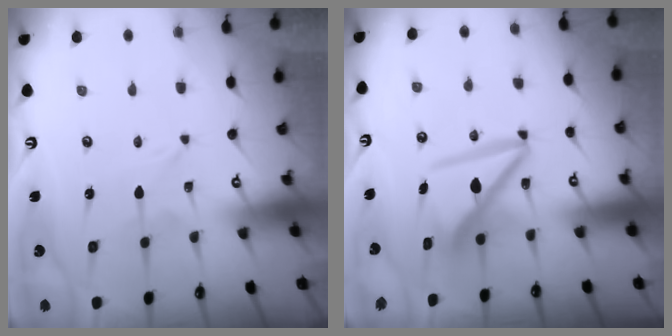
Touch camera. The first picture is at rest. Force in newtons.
{"total": 11.2, "press": 11.1, "slide": 1.3}